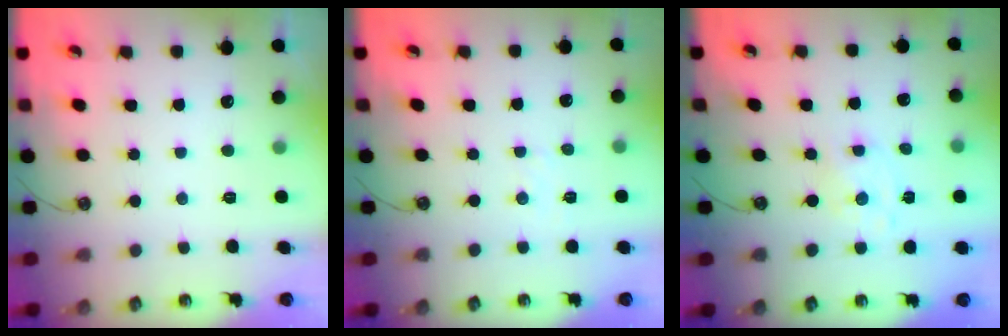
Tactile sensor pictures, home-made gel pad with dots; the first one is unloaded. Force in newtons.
{"total": 2.5, "press": 2.4, "slide": 0.4}
{"total": 1.5, "press": 1.5, "slide": 0.3}